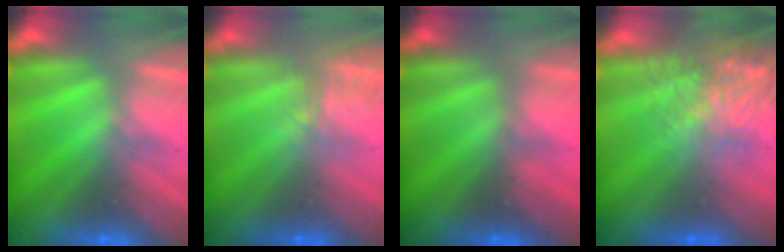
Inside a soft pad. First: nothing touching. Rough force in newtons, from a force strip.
{"total": 1.7}
{"total": 4.8}
{"total": 8.1}